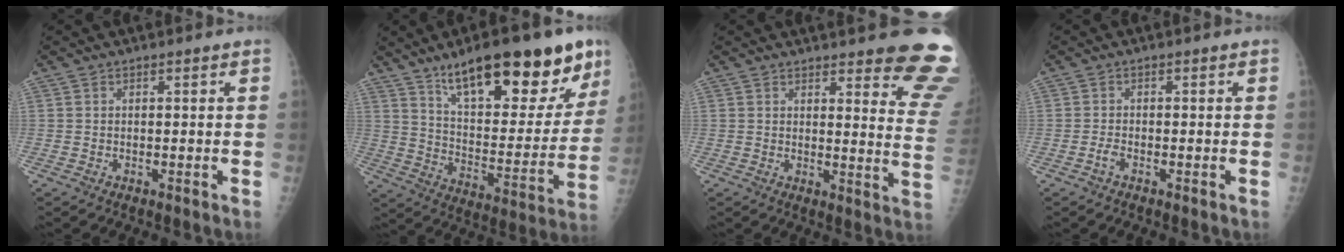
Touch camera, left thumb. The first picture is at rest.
{"total": 26.1, "force": [16.6, 8.6, 18.3], "torque": [-0.224, -0.052, 0.258]}
{"total": 13.8, "force": [11.6, 2.7, 7.0], "torque": [-0.046, -0.097, 0.115]}
{"total": 1.2, "force": [-0.8, 0.5, 0.9], "torque": [-0.018, 0.001, -0.017]}